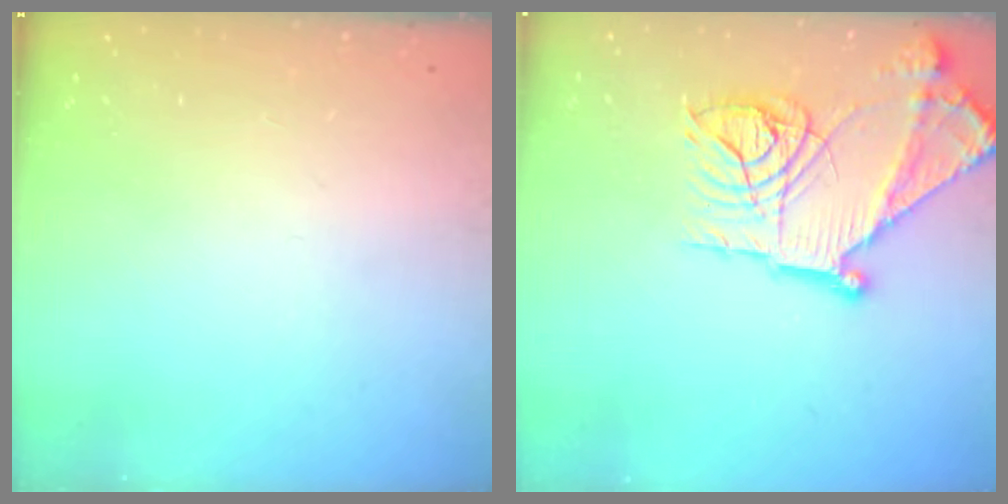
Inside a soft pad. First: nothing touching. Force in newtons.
{"total": 22.2, "press": 22.1, "slide": 2.3}